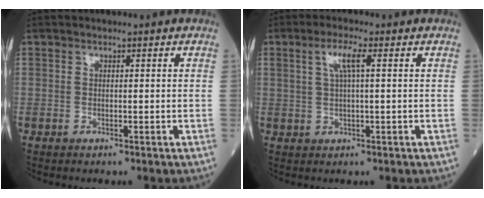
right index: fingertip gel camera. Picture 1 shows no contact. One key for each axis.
{"total": 3.8, "fx": 1.3, "fy": 0.3, "fz": 3.5, "tx": -0.076, "ty": 0.010, "tz": 0.025}